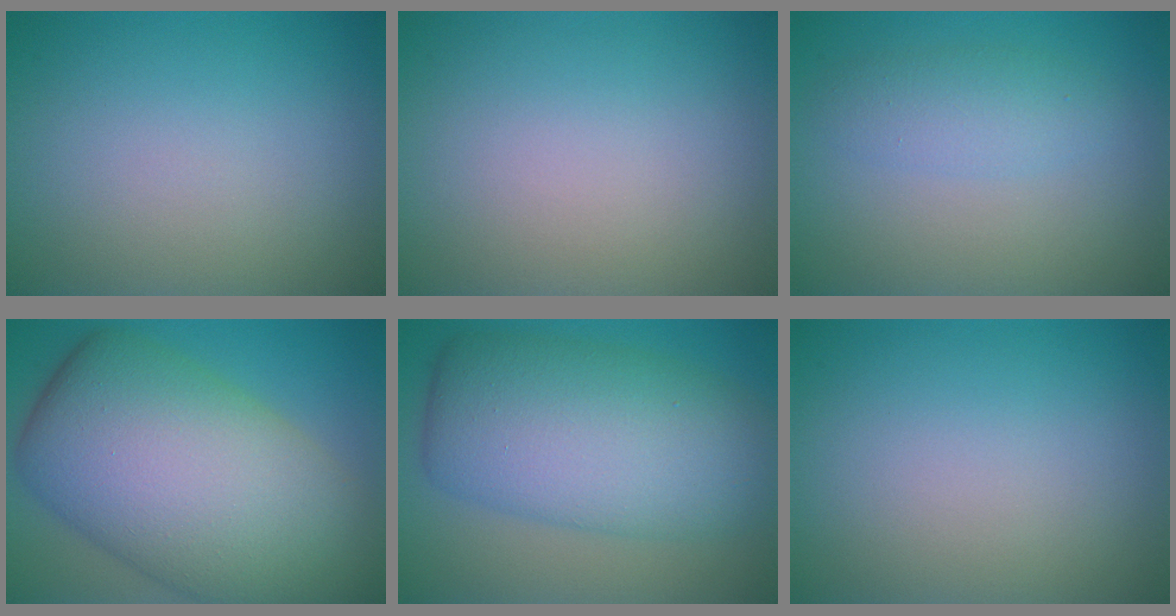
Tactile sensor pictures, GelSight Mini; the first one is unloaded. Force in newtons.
{"total": 0.0}
{"total": 2.4, "press": 2.4, "slide": 0.0}
{"total": 16.5, "press": 16.4, "slide": 0.7}
{"total": 10.1, "press": 10.1, "slide": 0.3}
{"total": 0.0}